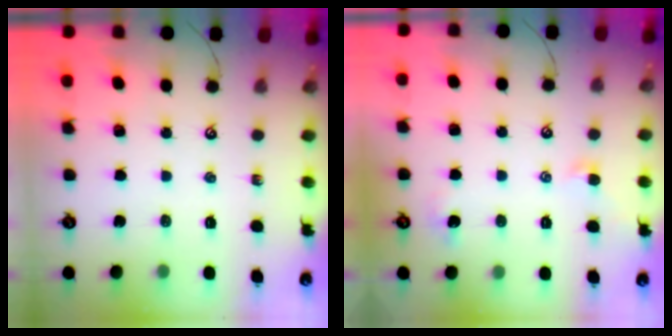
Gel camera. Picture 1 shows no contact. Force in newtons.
{"total": 1.5, "press": 1.4, "slide": 0.5}